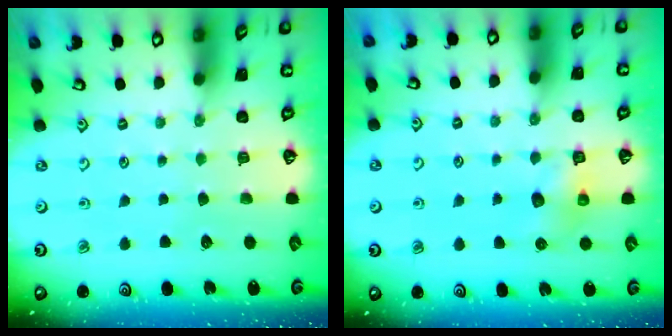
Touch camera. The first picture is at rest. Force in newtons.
{"total": 6.5, "press": 6.5, "slide": 0.2}